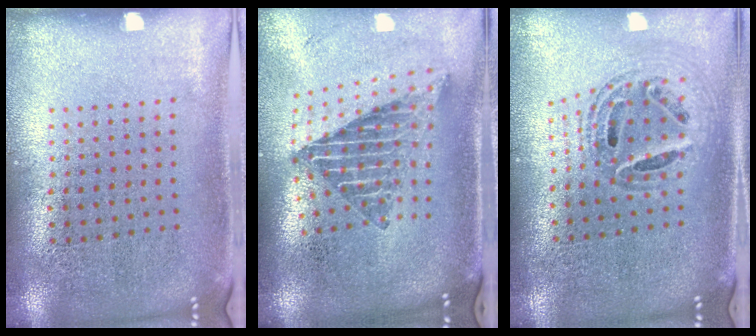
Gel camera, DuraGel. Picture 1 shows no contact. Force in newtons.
{"total": 2.3, "press": 1.6, "slide": 1.6}
{"total": 0.9, "press": 0.9, "slide": 0.2}